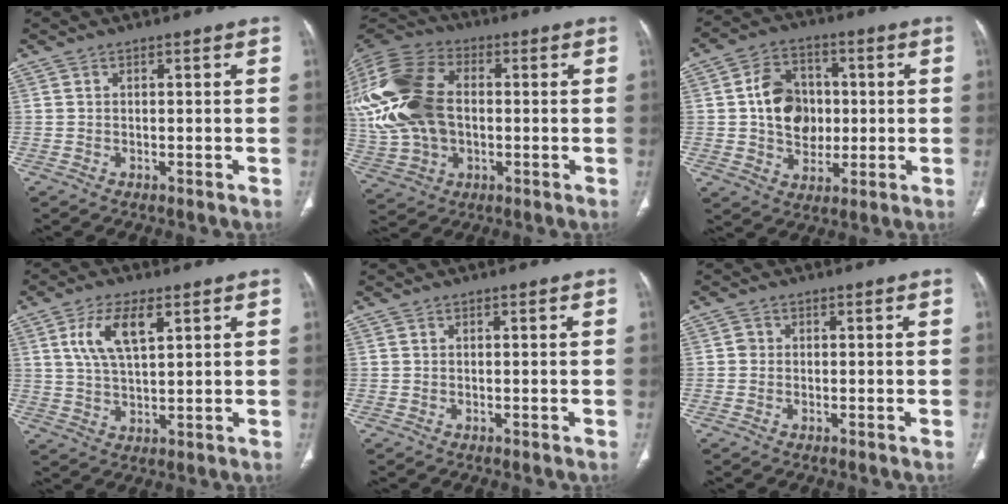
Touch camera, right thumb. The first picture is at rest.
{"total": 29.5, "force": [2.3, 20.3, 21.2], "torque": [-0.514, 0.035, 0.054]}
{"total": 12.3, "force": [0.6, 9.6, 7.8], "torque": [-0.096, 0.012, 0.013]}
{"total": 8.6, "force": [3.5, 3.6, 7.0], "torque": [-0.134, -0.009, 0.070]}
{"total": 0.0}
{"total": 1.0, "force": [0.0, 0.9, 0.3], "torque": [-0.002, 0.003, -0.002]}